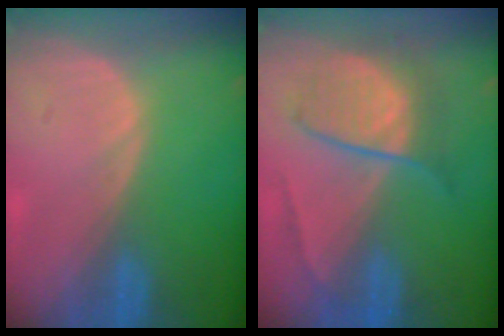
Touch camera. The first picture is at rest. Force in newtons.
{"total": 6.7, "press": 6.7, "slide": 0.1}